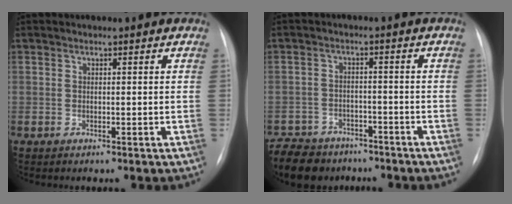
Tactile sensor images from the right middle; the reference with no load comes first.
{"total": 11.1, "force": [-8.8, 6.0, 3.1], "torque": [-0.066, 0.003, -0.128]}